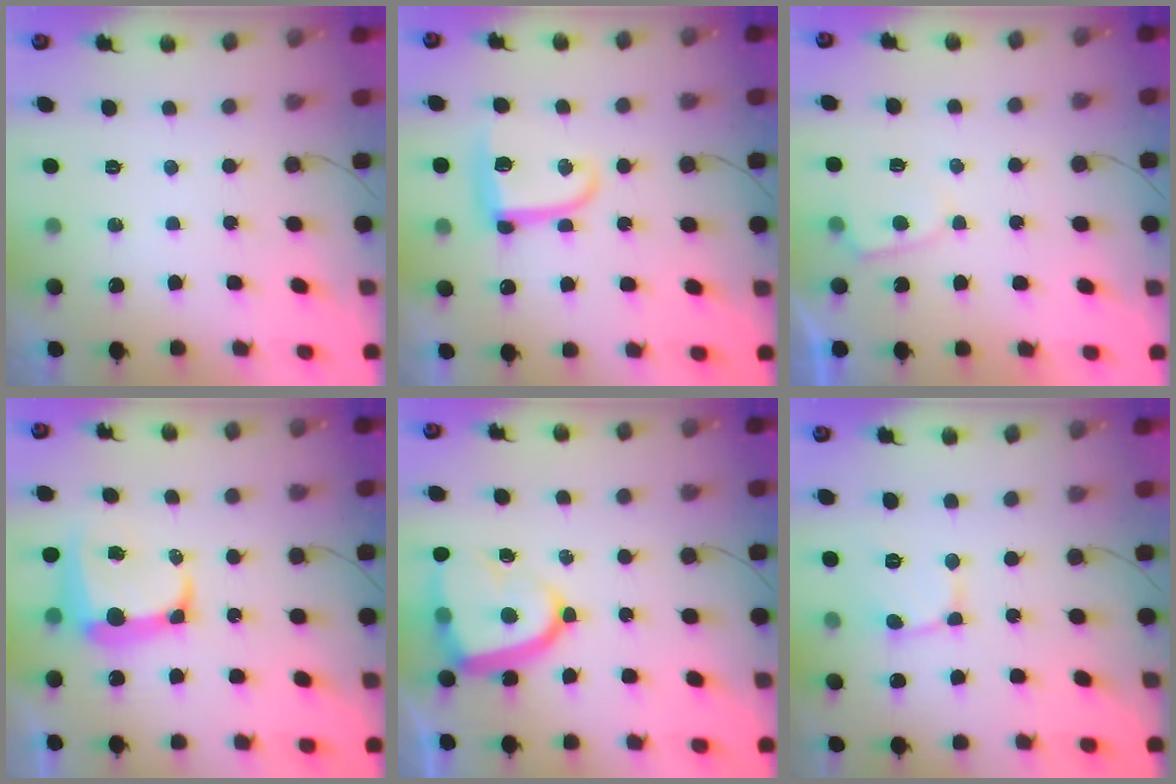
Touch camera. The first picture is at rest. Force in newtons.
{"total": 10.3, "press": 10.3, "slide": 0.5}
{"total": 2.1, "press": 2.1, "slide": 0.3}
{"total": 11.7, "press": 11.7, "slide": 1.0}
{"total": 14.4, "press": 14.4, "slide": 1.3}
{"total": 2.7, "press": 2.7, "slide": 0.2}